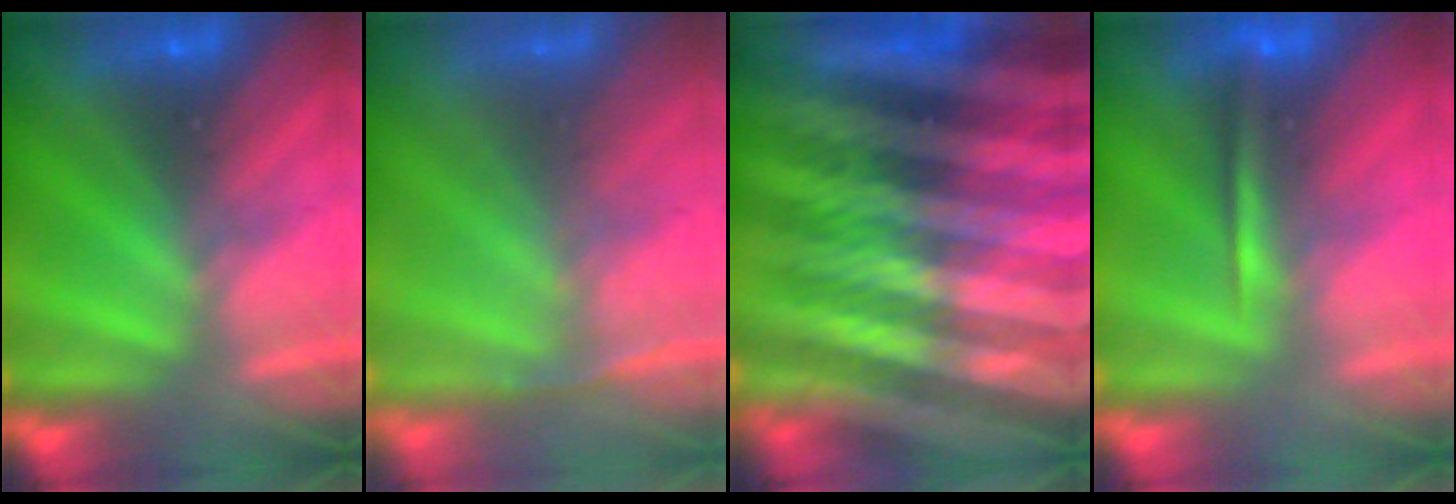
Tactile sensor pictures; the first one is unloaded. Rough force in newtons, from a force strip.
{"total": 1.1}
{"total": 7.8}
{"total": 1.3}